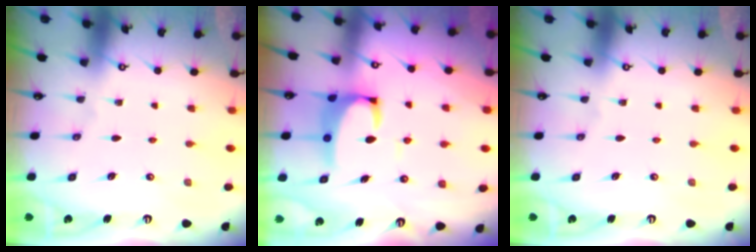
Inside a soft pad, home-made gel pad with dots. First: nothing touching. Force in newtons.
{"total": 4.9, "press": 4.9, "slide": 0.5}
{"total": 0.0}